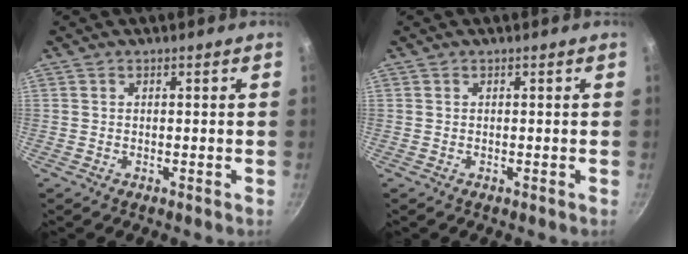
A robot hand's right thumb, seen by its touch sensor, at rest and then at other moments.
{"total": 0.0}